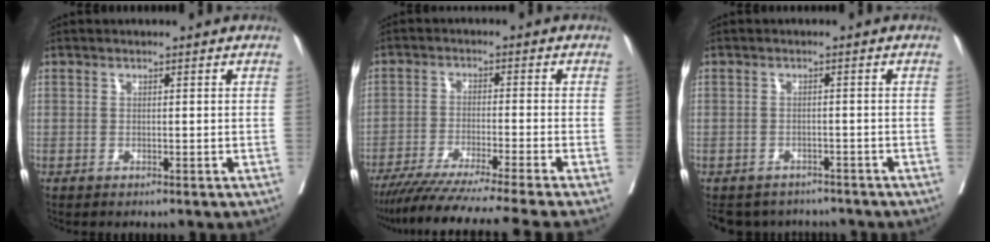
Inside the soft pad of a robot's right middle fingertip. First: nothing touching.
{"total": 15.9, "force": [-13.6, -2.5, 7.9], "torque": [-0.111, -0.046, -0.214]}
{"total": 7.7, "force": [-7.0, 3.2, 0.6], "torque": [-0.005, 0.007, -0.088]}